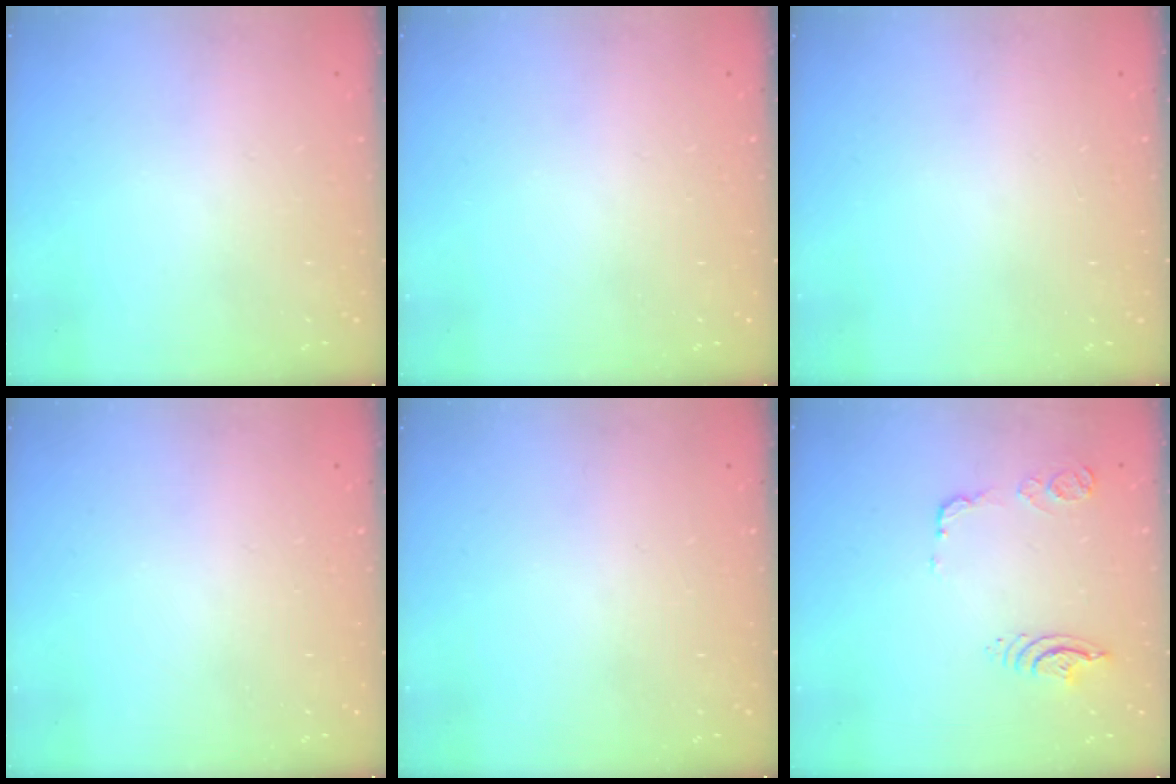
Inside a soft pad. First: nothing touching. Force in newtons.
{"total": 0.0}
{"total": 0.0}
{"total": 0.0}
{"total": 0.0}
{"total": 10.8, "press": 10.7, "slide": 1.4}